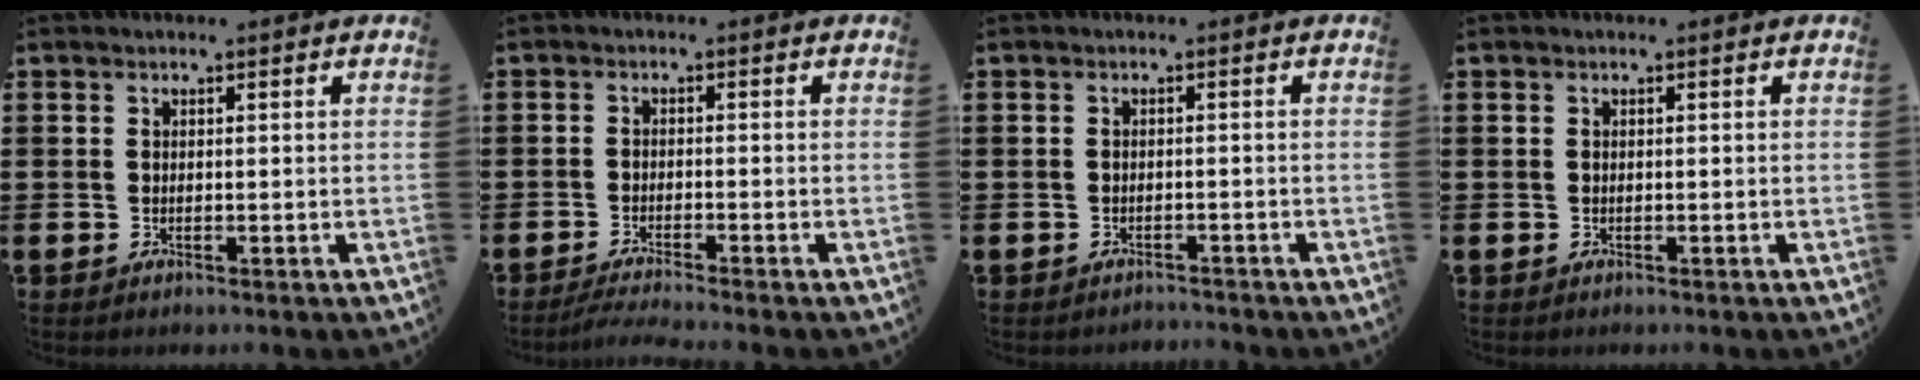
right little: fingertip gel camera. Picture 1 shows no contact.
{"total": 1.7, "force": [-1.5, -0.1, 0.8], "torque": [-0.014, 0.003, -0.029]}
{"total": 1.0, "force": [-1.0, 0.0, -0.1], "torque": [-0.002, 0.002, -0.022]}
{"total": 0.0}